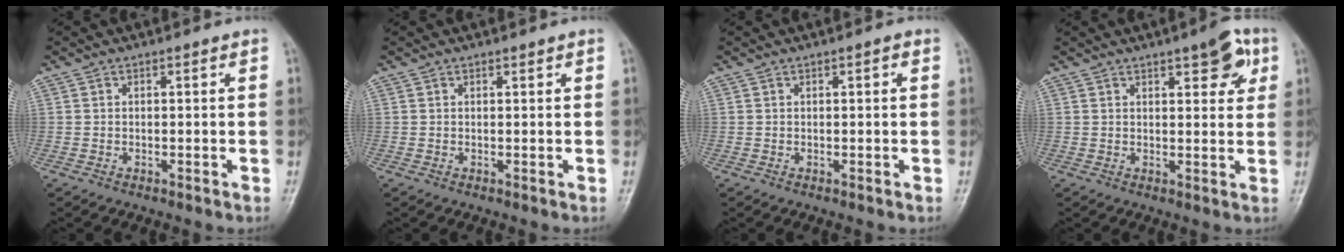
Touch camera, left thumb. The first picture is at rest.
{"total": 0.5, "force": [0.4, 0.3, 0.2], "torque": [0.002, -0.002, 0.004]}
{"total": 0.8, "force": [0.3, 0.4, 0.7], "torque": [-0.005, 0.001, 0.003]}
{"total": 7.2, "force": [3.5, 2.8, 5.6], "torque": [-0.046, -0.010, 0.040]}